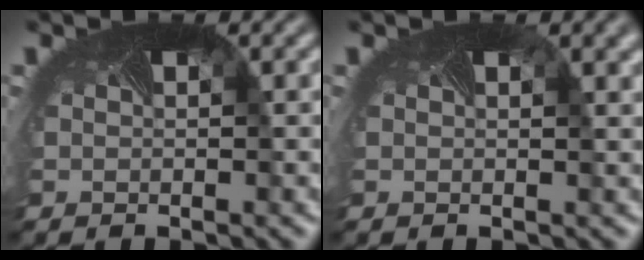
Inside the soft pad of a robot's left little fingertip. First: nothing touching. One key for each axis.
{"total": 2.0, "fx": 1.1, "fy": 0.8, "fz": 1.5, "tx": -0.007, "ty": 0.005, "tz": -0.002}